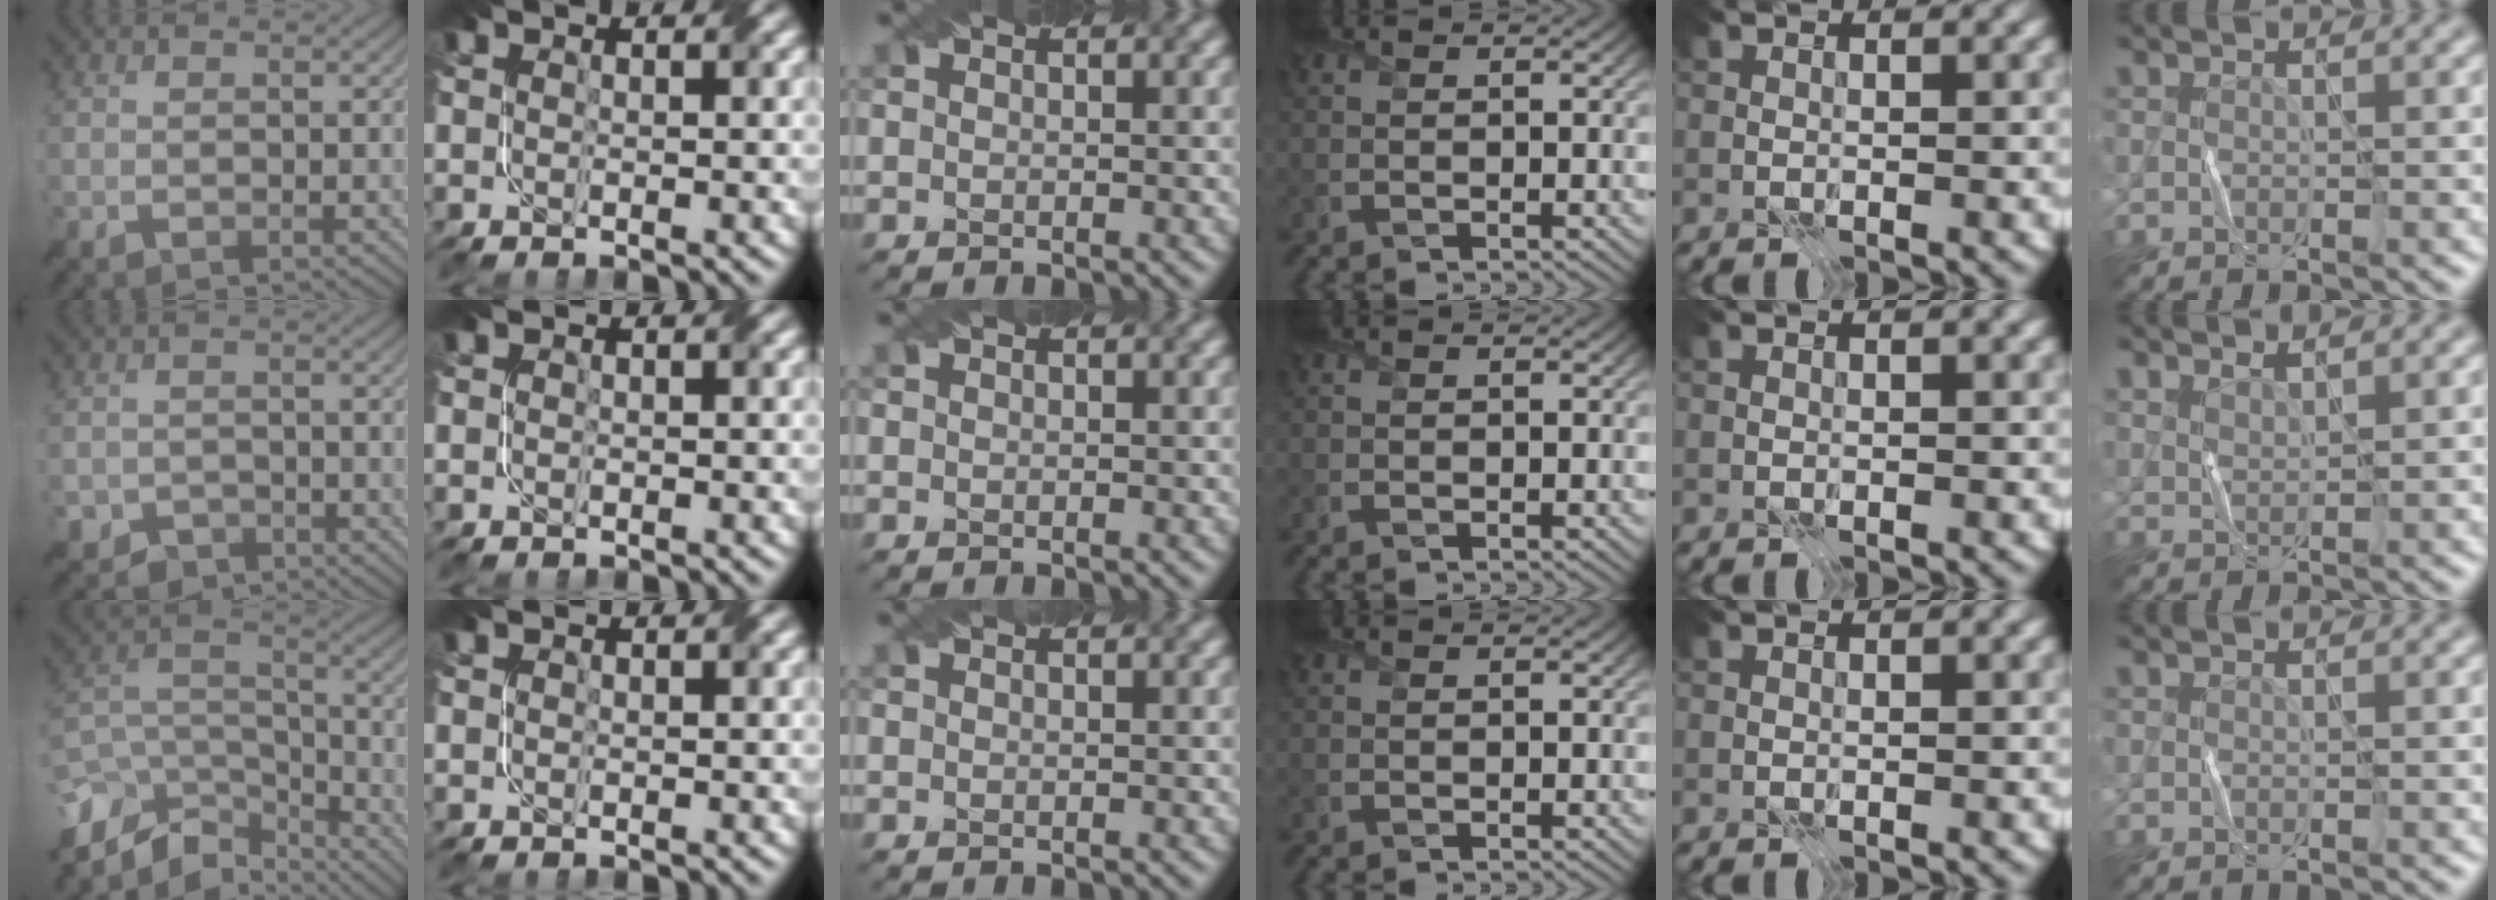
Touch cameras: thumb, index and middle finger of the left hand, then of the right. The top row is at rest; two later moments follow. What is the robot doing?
{"motion": "fold", "object": "coffee filter"}